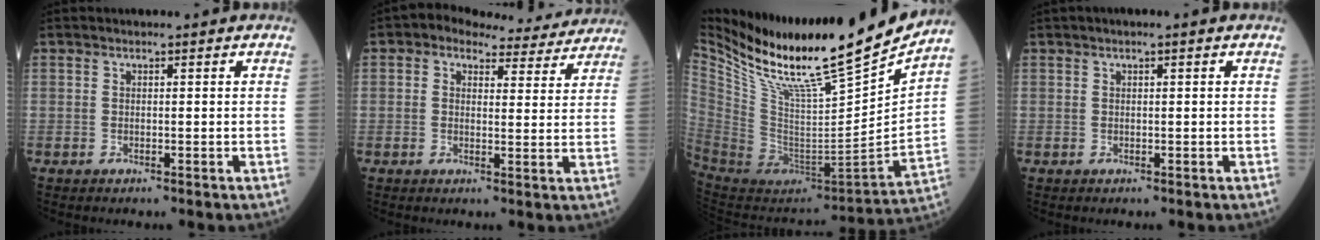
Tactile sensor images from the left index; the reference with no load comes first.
{"total": 10.4, "force": [9.1, 4.2, 2.8], "torque": [-0.018, 0.018, 0.095]}
{"total": 26.0, "force": [21.8, 0.8, 14.2], "torque": [-0.252, -0.068, 0.370]}
{"total": 0.8, "force": [0.2, 0.1, 0.8], "torque": [-0.017, 0.003, 0.002]}